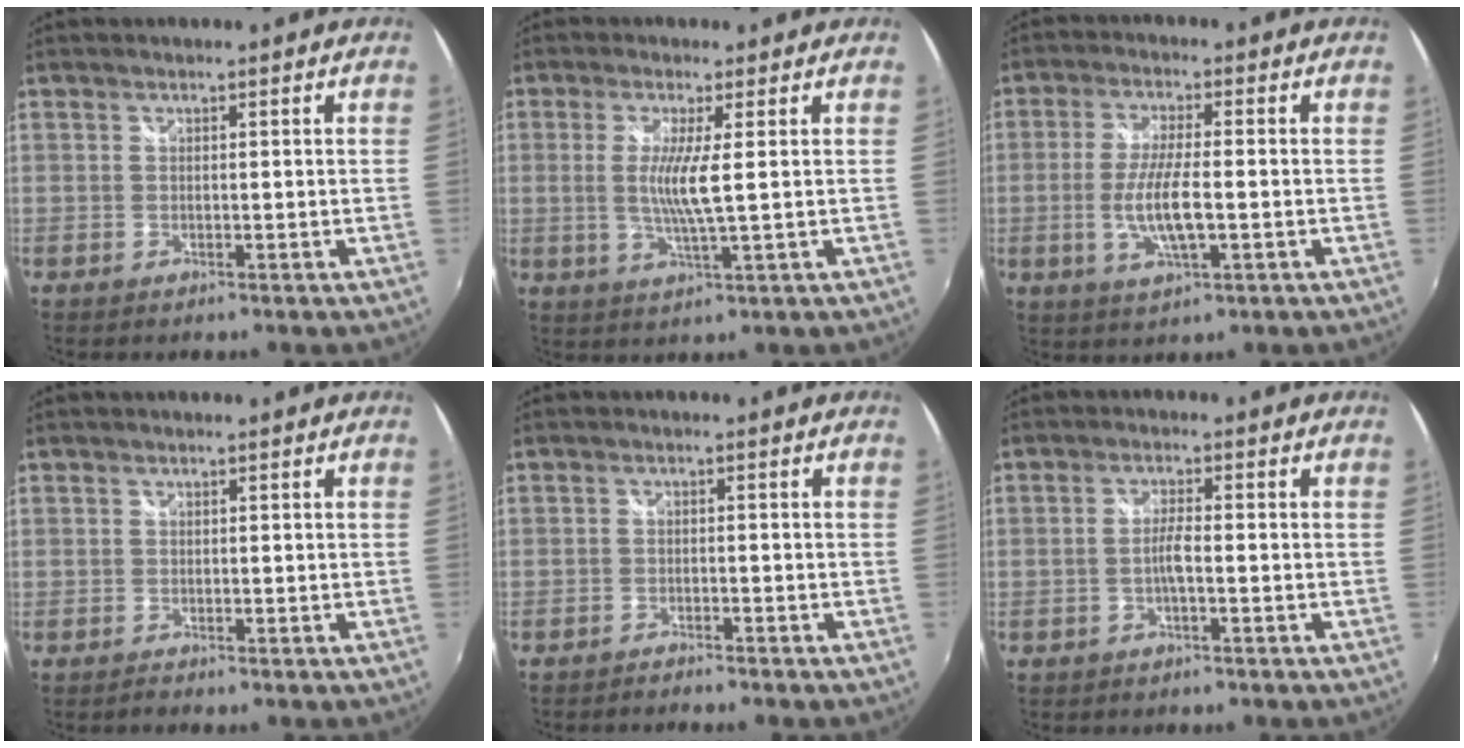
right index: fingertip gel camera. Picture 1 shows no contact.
{"total": 5.8, "force": [0.5, -0.3, 5.8], "torque": [-0.118, -0.014, 0.007]}
{"total": 8.3, "force": [-1.6, 2.1, 7.9], "torque": [-0.158, -0.011, -0.029]}
{"total": 0.6, "force": [-0.3, 0.5, 0.0], "torque": [-0.002, 0.000, -0.007]}
{"total": 2.7, "force": [-2.6, 0.4, 0.8], "torque": [-0.028, -0.006, -0.042]}
{"total": 2.7, "force": [-0.9, 0.1, 2.5], "torque": [-0.050, 0.002, -0.017]}